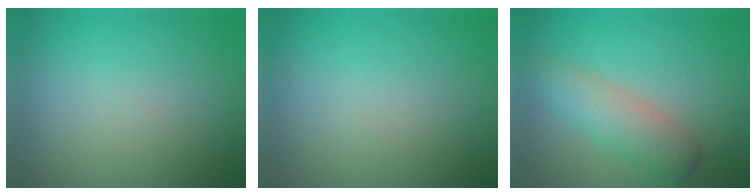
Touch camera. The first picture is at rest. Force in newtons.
{"total": 0.0}
{"total": 4.1, "press": 4.1, "slide": 0.2}